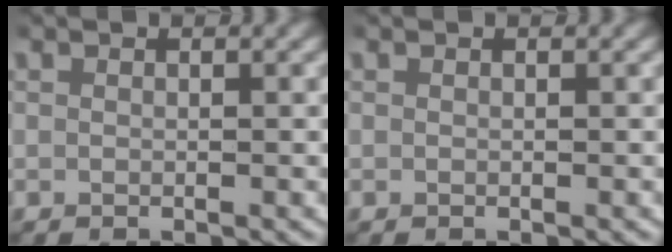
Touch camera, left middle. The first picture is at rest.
{"total": 0.0}